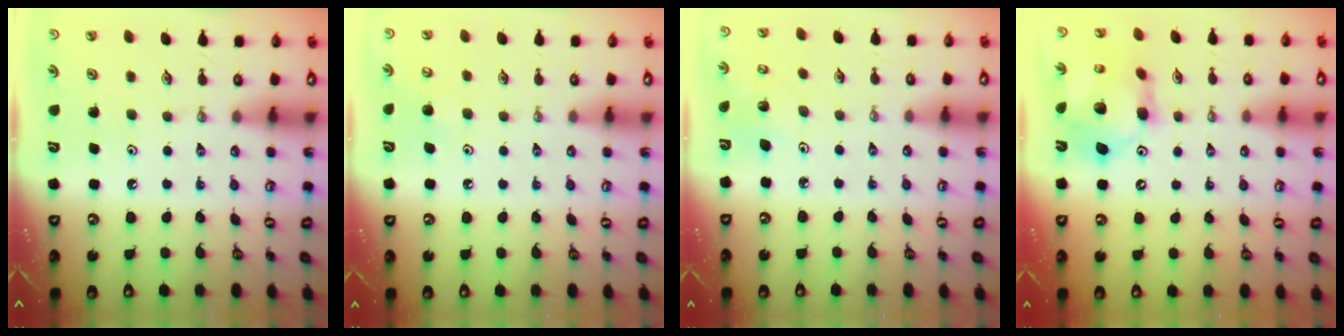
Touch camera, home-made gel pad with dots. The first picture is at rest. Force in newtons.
{"total": 5.0, "press": 4.9, "slide": 0.3}
{"total": 4.0, "press": 3.9, "slide": 0.8}
{"total": 13.7, "press": 13.6, "slide": 1.4}